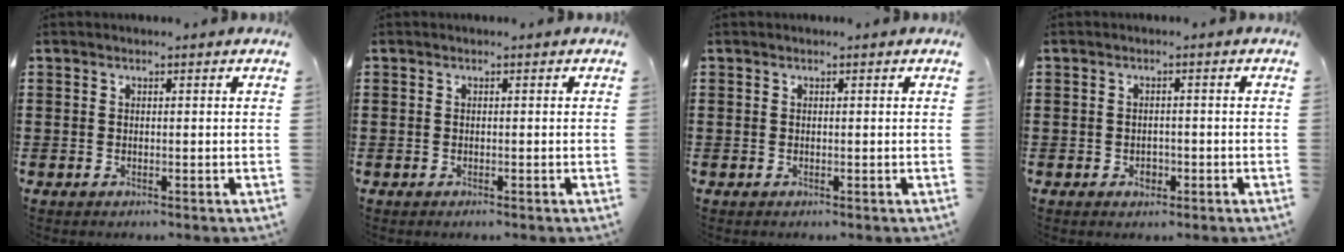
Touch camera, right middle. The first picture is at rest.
{"total": 0.0}
{"total": 0.0}
{"total": 1.5, "force": [-0.6, 1.1, 0.8], "torque": [-0.018, 0.000, -0.013]}